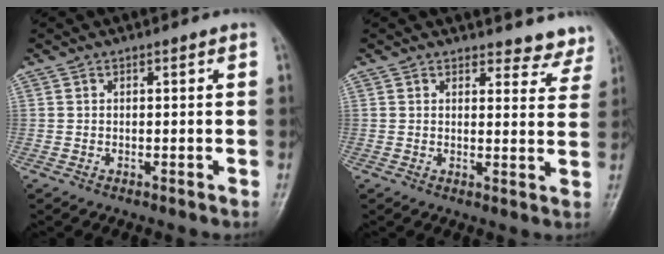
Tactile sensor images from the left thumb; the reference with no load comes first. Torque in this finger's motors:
{"motor_torque": [-0.04, 0.07, 0.03, -0.12, 0.04]}